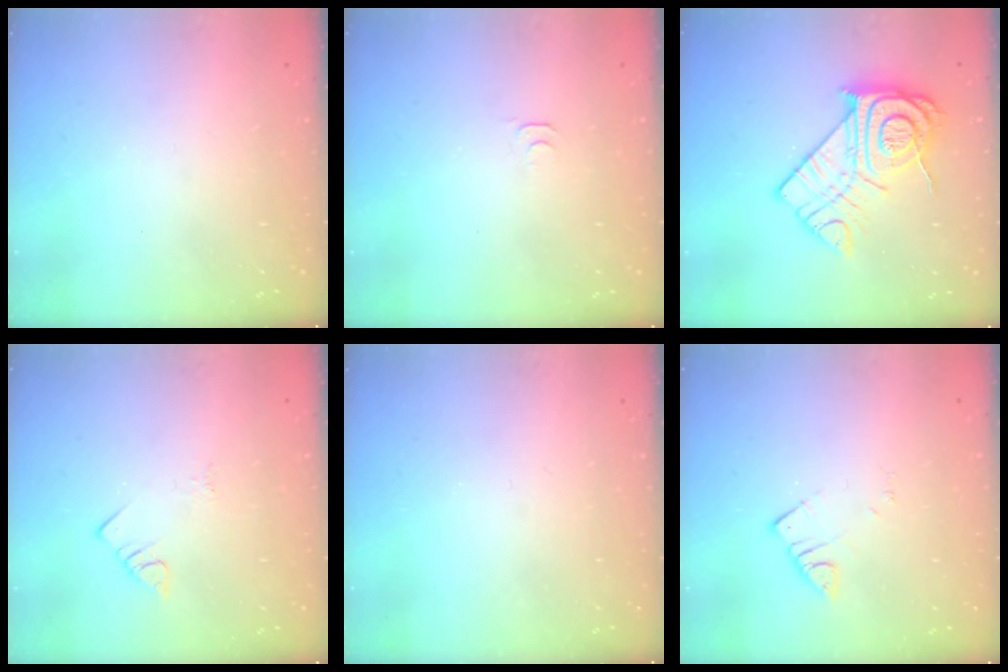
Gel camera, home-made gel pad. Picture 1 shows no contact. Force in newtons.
{"total": 2.8, "press": 2.7, "slide": 0.5}
{"total": 17.3, "press": 17.2, "slide": 1.3}
{"total": 2.8, "press": 2.8, "slide": 0.4}
{"total": 0.0}
{"total": 2.6, "press": 2.6, "slide": 0.1}